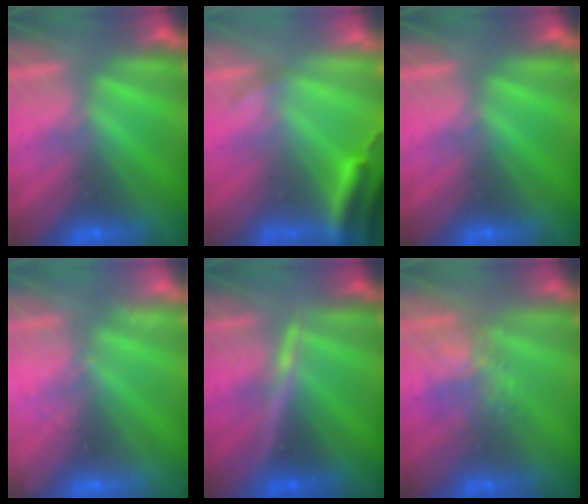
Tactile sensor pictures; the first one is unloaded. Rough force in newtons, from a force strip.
{"total": 3.6}
{"total": 0.0}
{"total": 2.3}
{"total": 3.3}
{"total": 3.7}